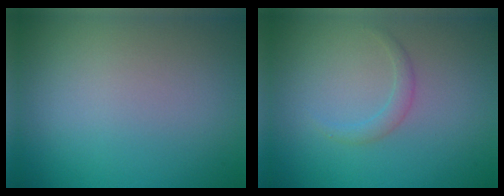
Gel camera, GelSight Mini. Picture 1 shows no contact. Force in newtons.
{"total": 1.1, "press": 1.1, "slide": 0.1}